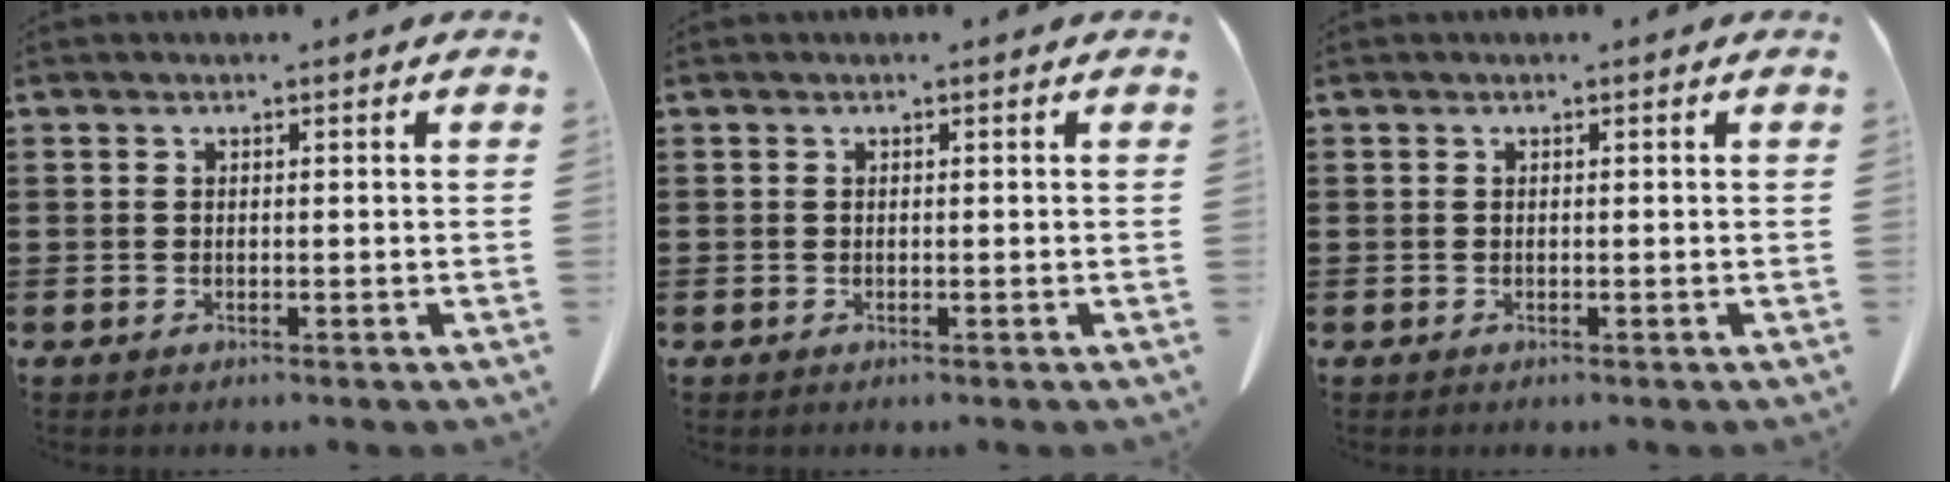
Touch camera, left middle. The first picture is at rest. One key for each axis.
{"total": 0.0}
{"total": 0.0}